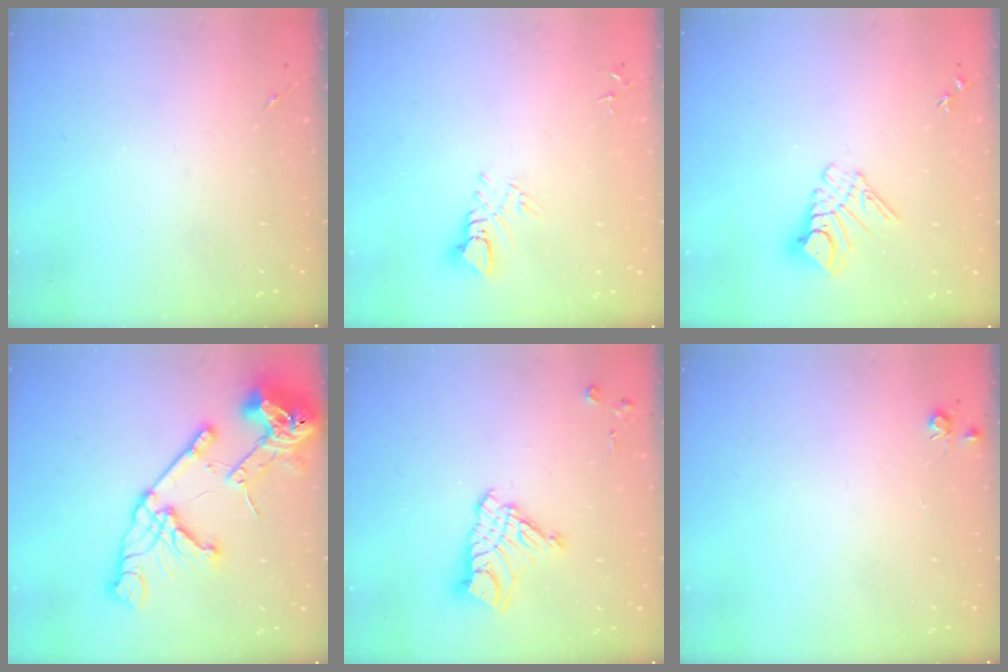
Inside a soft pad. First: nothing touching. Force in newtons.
{"total": 5.6, "press": 5.6, "slide": 0.6}
{"total": 9.6, "press": 9.6, "slide": 1.0}
{"total": 24.0, "press": 23.9, "slide": 2.5}
{"total": 11.6, "press": 11.6, "slide": 1.0}
{"total": 5.4, "press": 5.3, "slide": 0.7}